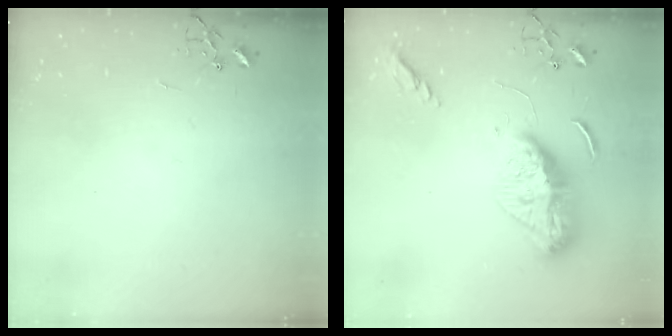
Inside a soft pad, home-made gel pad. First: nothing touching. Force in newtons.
{"total": 15.6, "press": 15.5, "slide": 1.6}